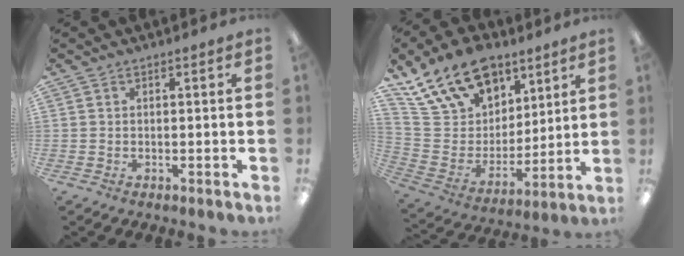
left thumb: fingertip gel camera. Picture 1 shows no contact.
{"total": 19.6, "force": [13.6, 11.6, 8.1], "torque": [-0.157, -0.073, 0.253]}